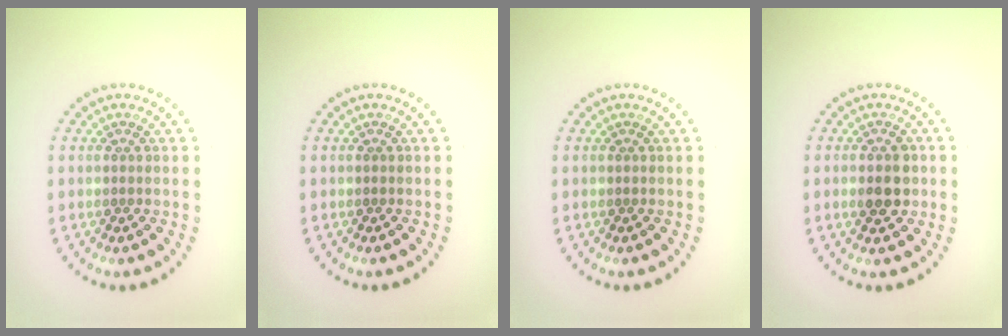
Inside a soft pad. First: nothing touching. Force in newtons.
{"total": 0.0}
{"total": 0.0}
{"total": 3.0, "press": 3.0, "slide": 0.2}